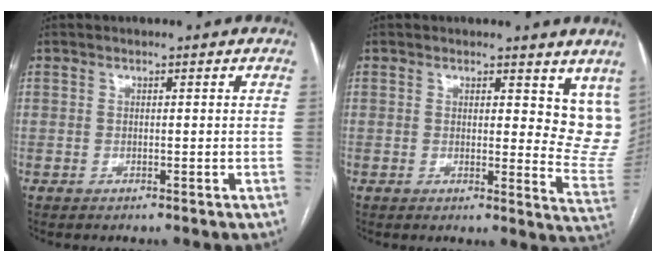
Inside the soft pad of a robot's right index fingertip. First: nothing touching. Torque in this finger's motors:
{"motor_torque": [0.19, 0.19, 0.01, 0.00]}